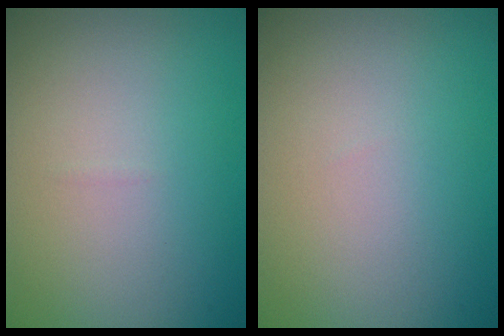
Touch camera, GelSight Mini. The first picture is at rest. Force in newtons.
{"total": 0.0}